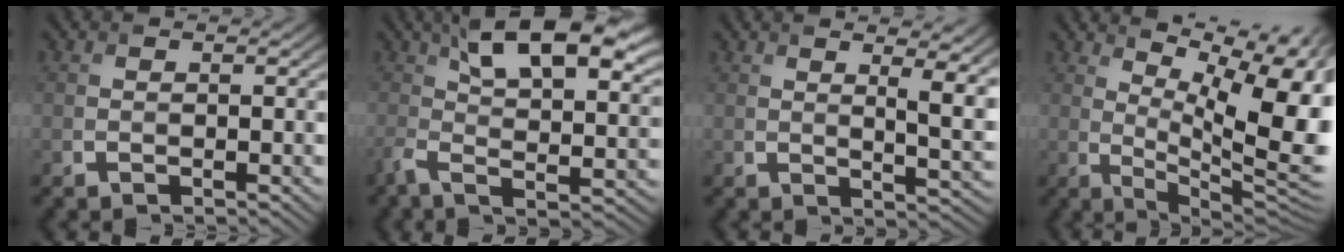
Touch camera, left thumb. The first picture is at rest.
{"total": 13.3, "force": [4.6, 5.2, 11.3], "torque": [-0.216, -0.010, 0.082]}
{"total": 7.7, "force": [3.0, 2.5, 6.7], "torque": [-0.078, 0.008, 0.044]}
{"total": 15.7, "force": [4.3, 5.8, 14.0], "torque": [-0.192, 0.023, 0.080]}